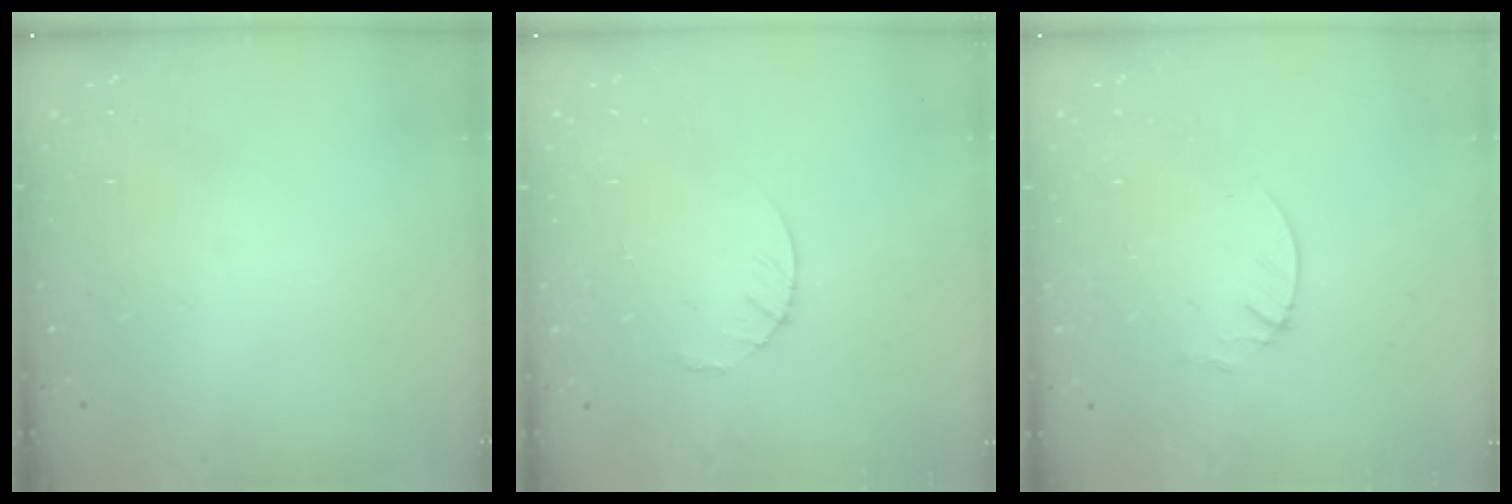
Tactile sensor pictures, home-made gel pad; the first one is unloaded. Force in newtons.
{"total": 3.7, "press": 3.7, "slide": 0.5}
{"total": 2.1, "press": 2.1, "slide": 0.2}